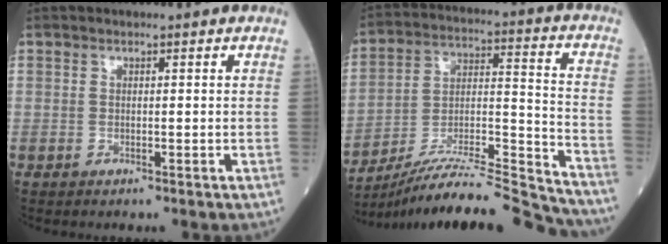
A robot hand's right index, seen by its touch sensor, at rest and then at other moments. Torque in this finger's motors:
{"motor_torque": [0.56, -1.58, 0.60, 0.05]}